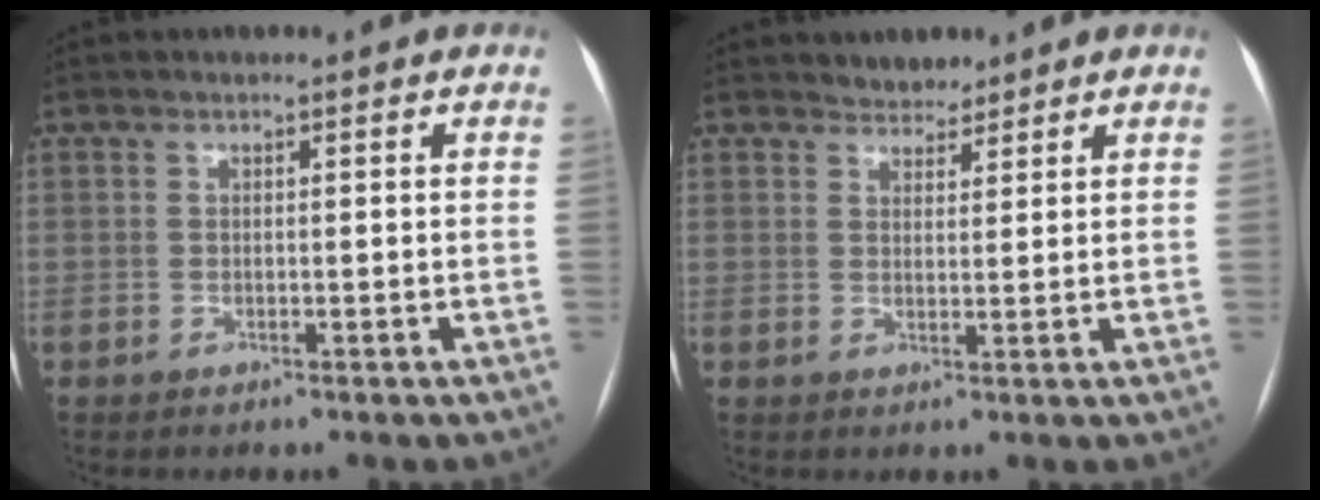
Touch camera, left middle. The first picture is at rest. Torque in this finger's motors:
{"motor_torque": [0.04, -0.04, 0.02, -0.01]}